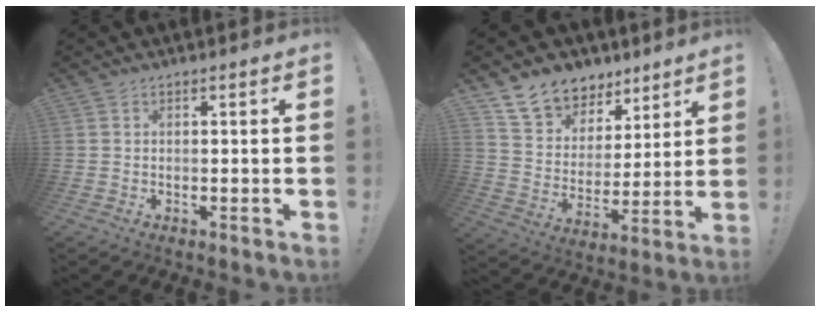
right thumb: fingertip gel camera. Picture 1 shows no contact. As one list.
[{"total": 11.8, "force": [8.9, 7.3, 2.5], "torque": [-0.054, -0.063, 0.172]}]